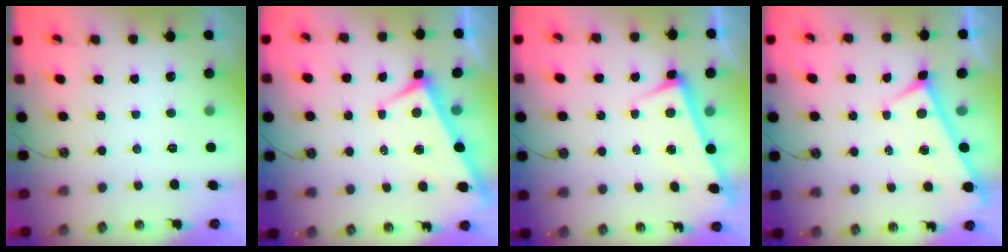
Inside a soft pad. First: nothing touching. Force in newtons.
{"total": 3.4, "press": 3.4, "slide": 0.5}
{"total": 2.9, "press": 2.8, "slide": 0.6}
{"total": 0.0}